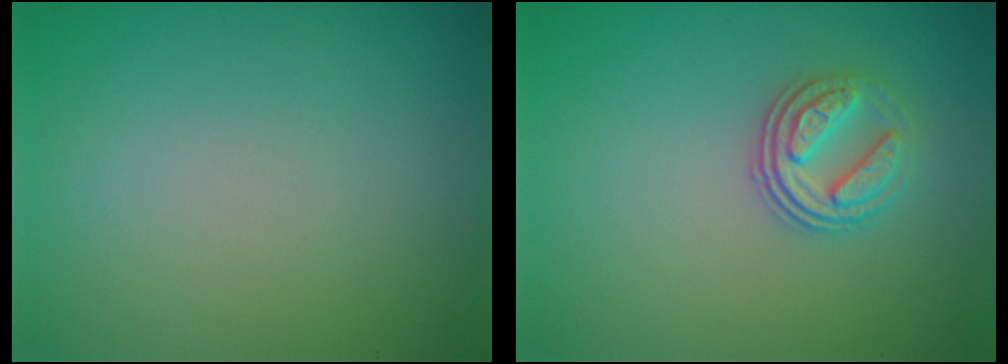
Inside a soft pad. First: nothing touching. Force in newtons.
{"total": 3.0, "press": 2.5, "slide": 1.6}